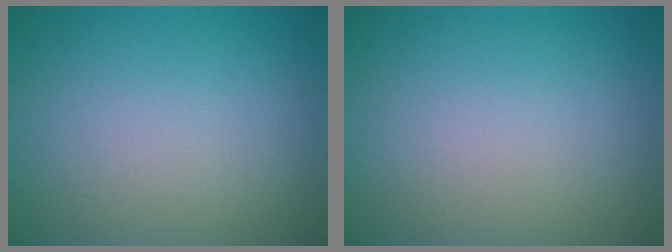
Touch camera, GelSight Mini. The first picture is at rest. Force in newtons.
{"total": 0.0}